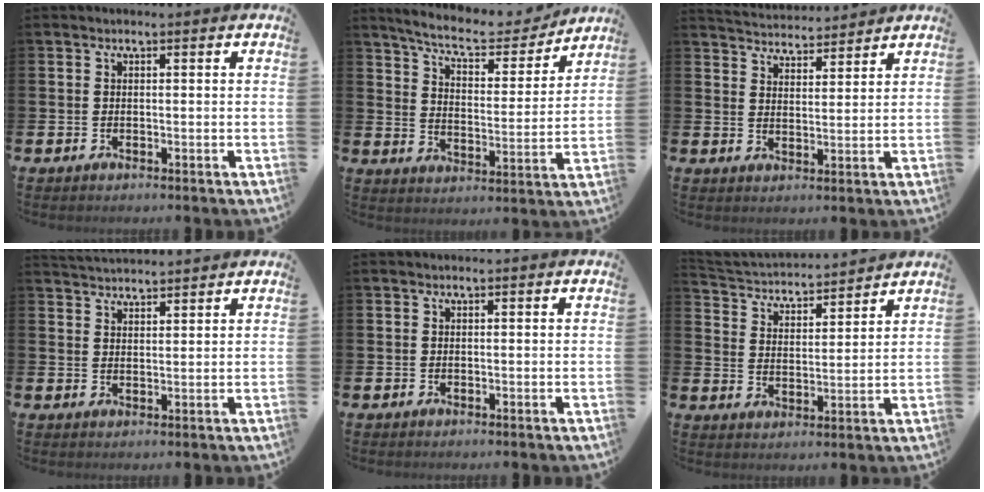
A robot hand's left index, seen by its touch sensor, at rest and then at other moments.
{"total": 8.6, "force": [7.9, 1.5, 2.9], "torque": [-0.079, -0.053, 0.134]}
{"total": 4.4, "force": [4.4, 0.3, -0.4], "torque": [-0.004, -0.030, 0.079]}
{"total": 3.3, "force": [3.3, 0.2, 0.0], "torque": [-0.005, -0.016, 0.061]}
{"total": 0.0}
{"total": 3.7, "force": [3.6, 0.8, 0.1], "torque": [-0.025, -0.033, 0.058]}